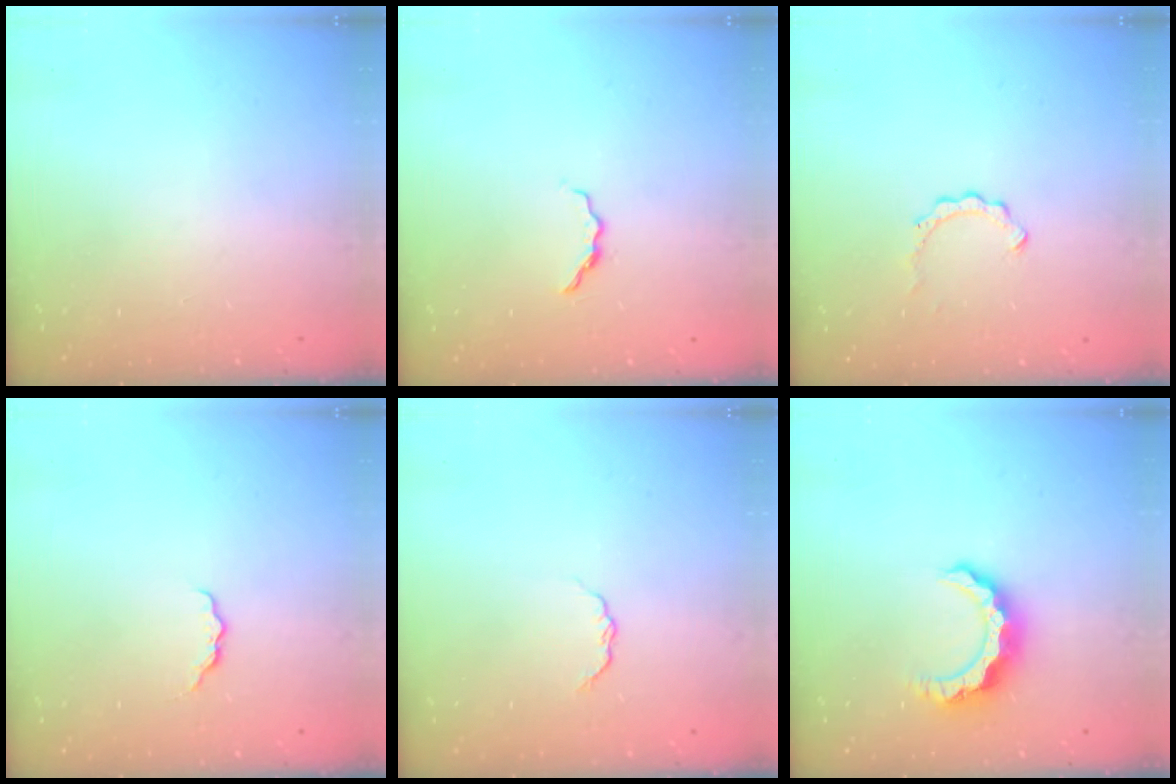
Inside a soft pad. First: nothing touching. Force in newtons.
{"total": 3.8, "press": 3.8, "slide": 0.5}
{"total": 2.7, "press": 2.6, "slide": 0.3}
{"total": 4.3, "press": 4.2, "slide": 0.4}
{"total": 3.2, "press": 3.2, "slide": 0.4}
{"total": 8.1, "press": 8.1, "slide": 0.7}